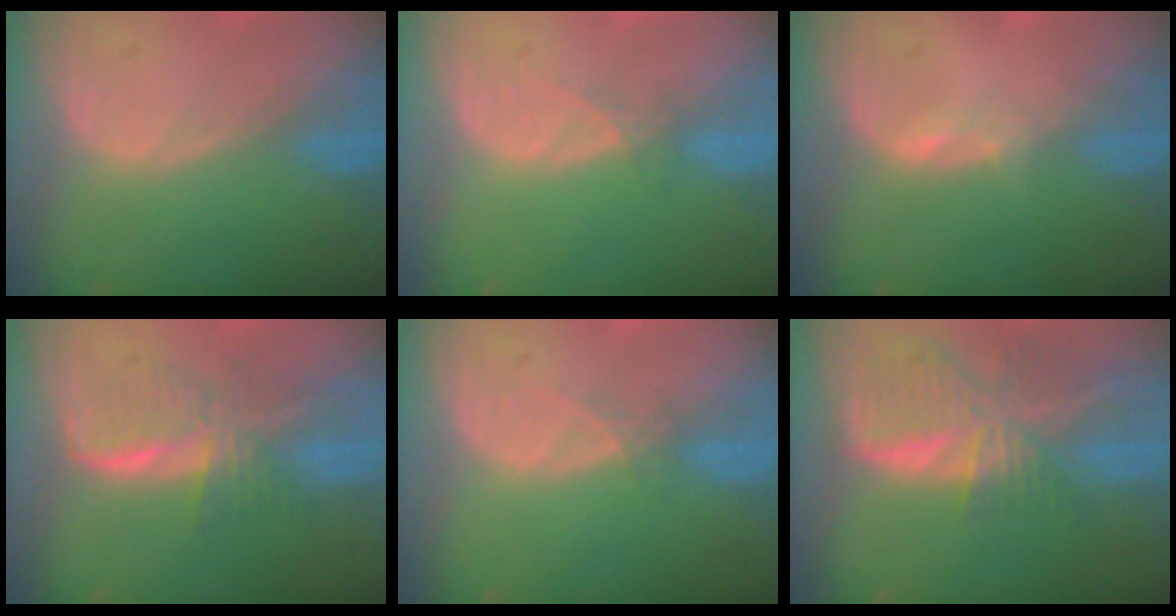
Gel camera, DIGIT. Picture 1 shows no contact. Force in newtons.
{"total": 1.1, "press": 1.1, "slide": 0.2}
{"total": 1.3, "press": 1.2, "slide": 0.5}
{"total": 6.5, "press": 6.3, "slide": 1.6}
{"total": 1.1, "press": 1.1, "slide": 0.2}
{"total": 9.4, "press": 8.3, "slide": 4.6}